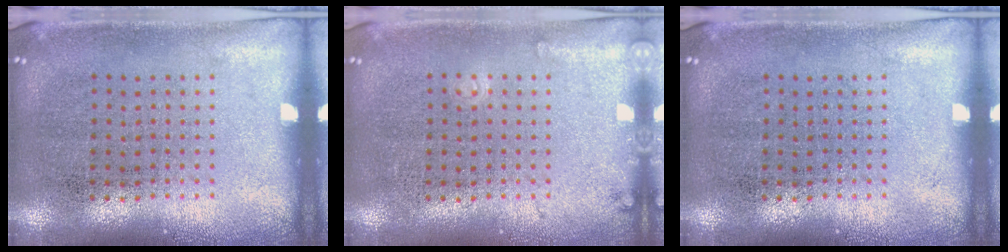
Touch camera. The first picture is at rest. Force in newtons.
{"total": 1.0, "press": 1.0, "slide": 0.1}
{"total": 0.0}